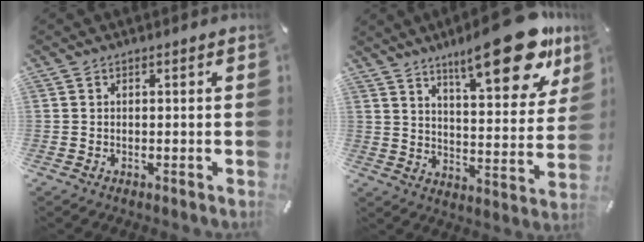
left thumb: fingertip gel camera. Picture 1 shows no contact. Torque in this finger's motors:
{"motor_torque": [3.16, 1.85, 0.91, -0.08, 0.18]}